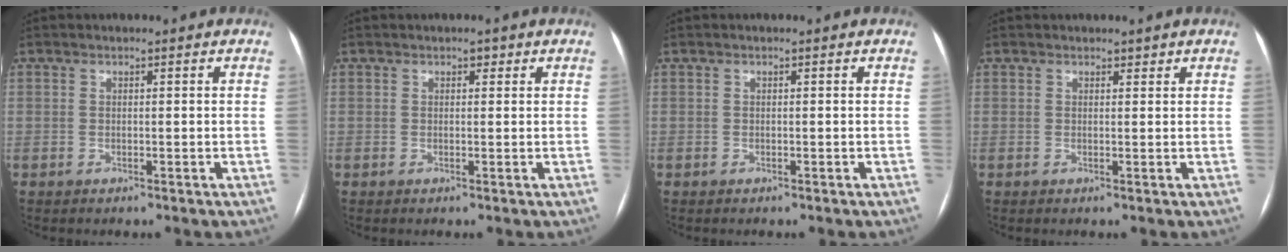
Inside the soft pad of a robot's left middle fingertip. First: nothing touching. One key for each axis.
{"total": 1.0, "fx": 0.6, "fy": 0.6, "fz": 0.5, "tx": -0.006, "ty": 0.004, "tz": 0.007}
{"total": 0.0}
{"total": 1.4, "fx": 1.2, "fy": 0.6, "fz": 0.4, "tx": -0.004, "ty": 0.013, "tz": 0.017}